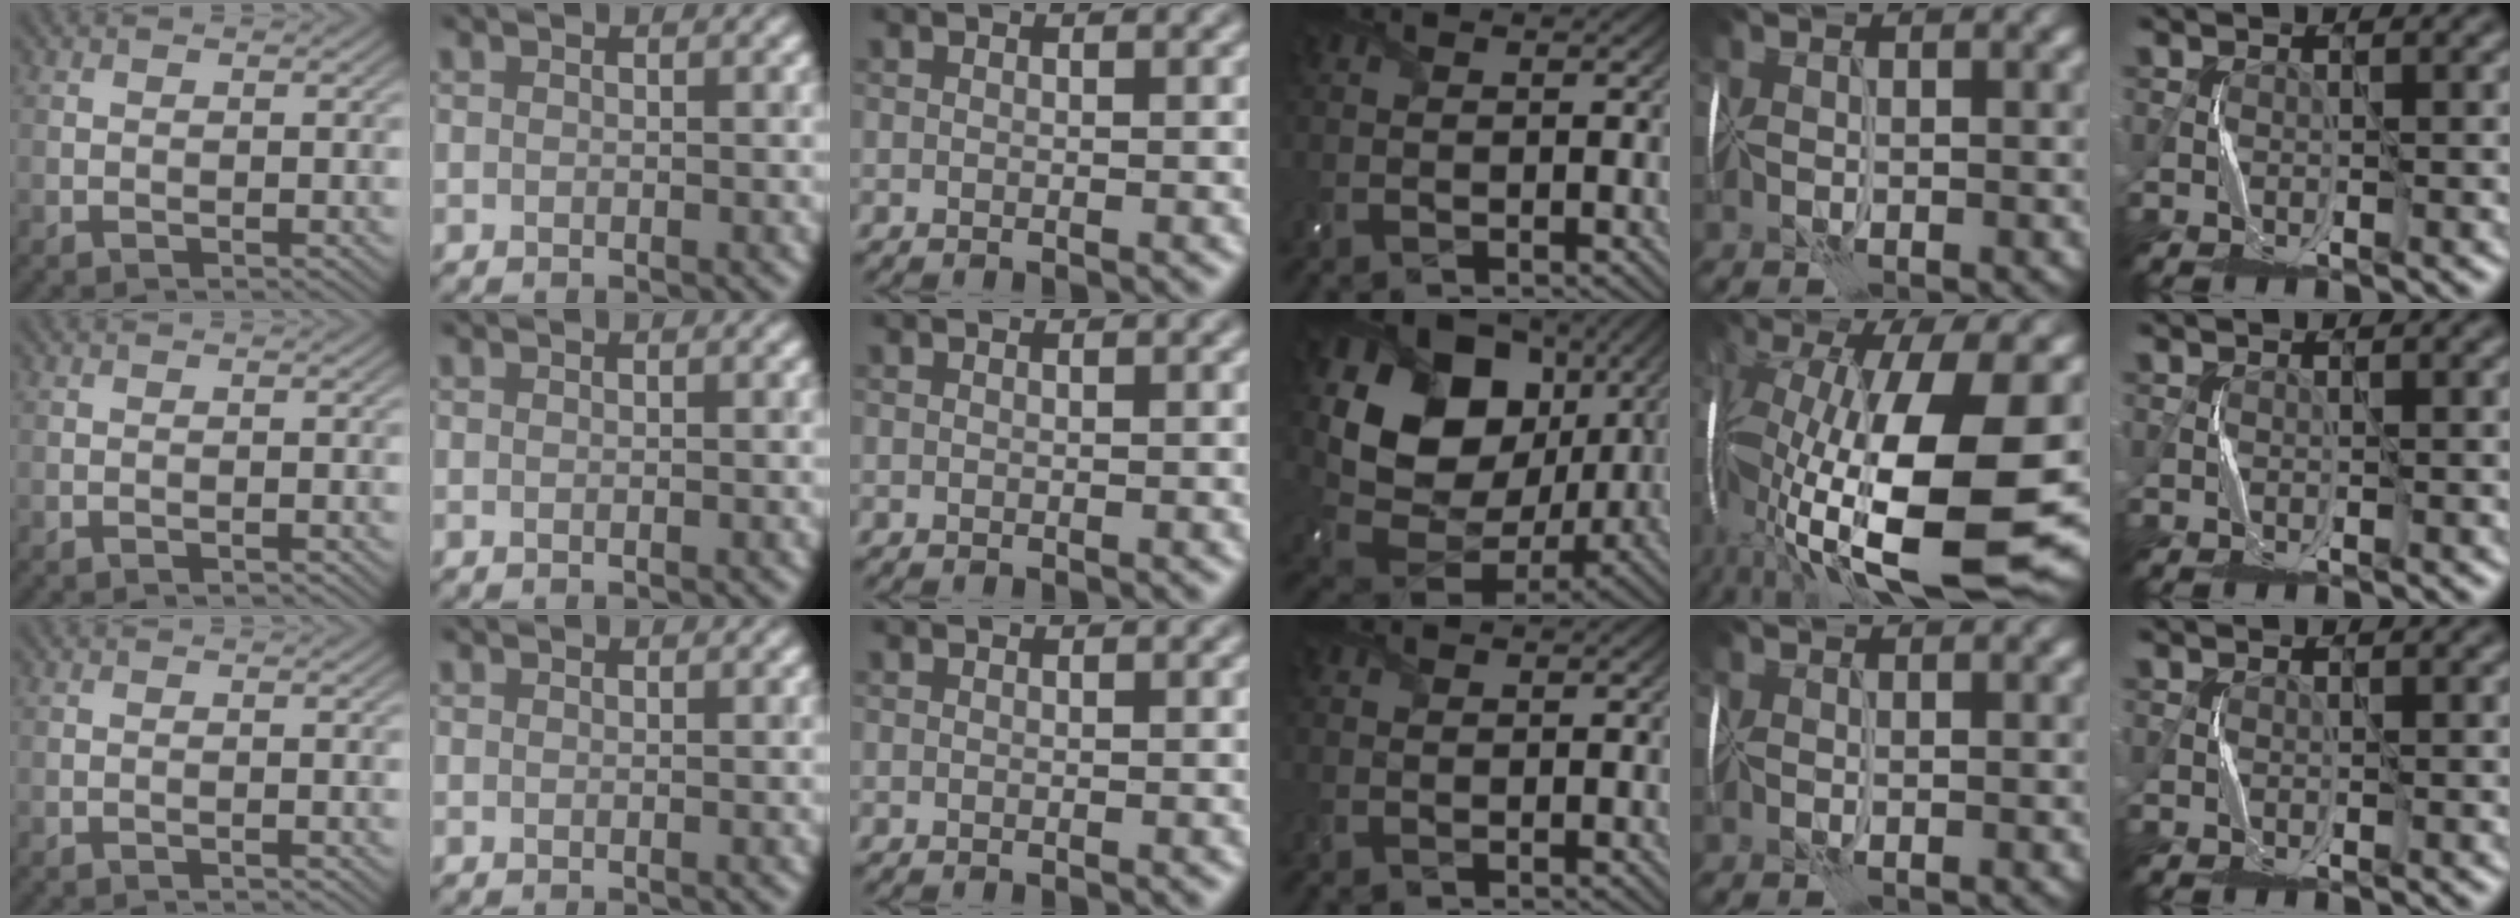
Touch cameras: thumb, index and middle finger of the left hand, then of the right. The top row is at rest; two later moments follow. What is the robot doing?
{"motion": "wrap", "object": "cellophane"}